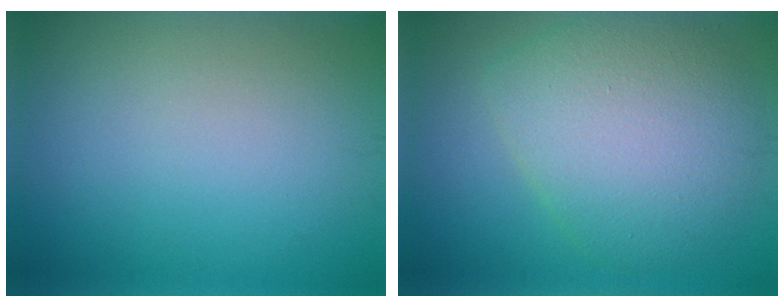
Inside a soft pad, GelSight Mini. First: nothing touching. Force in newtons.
{"total": 7.5, "press": 7.5, "slide": 0.2}